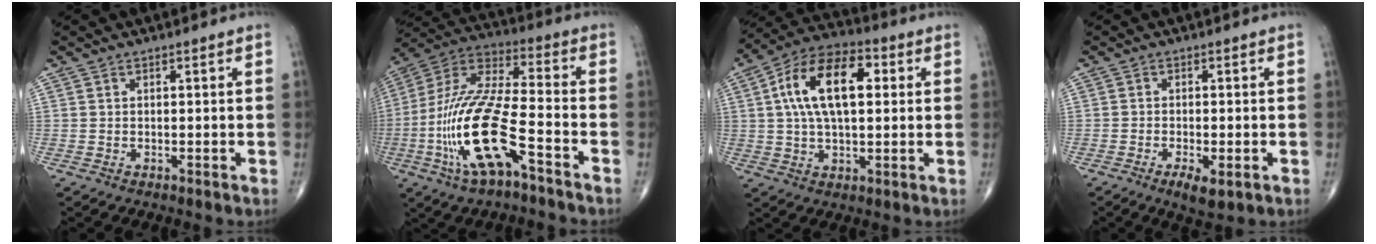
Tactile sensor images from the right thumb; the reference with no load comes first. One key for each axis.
{"total": 20.0, "fx": -7.3, "fy": 6.1, "fz": 17.6, "tx": -0.377, "ty": 0.042, "tz": -0.130}
{"total": 15.6, "fx": 3.1, "fy": 8.0, "fz": 13.0, "tx": -0.225, "ty": 0.024, "tz": 0.048}
{"total": 4.4, "fx": -1.9, "fy": 1.5, "fz": 3.7, "tx": -0.061, "ty": -0.006, "tz": -0.027}